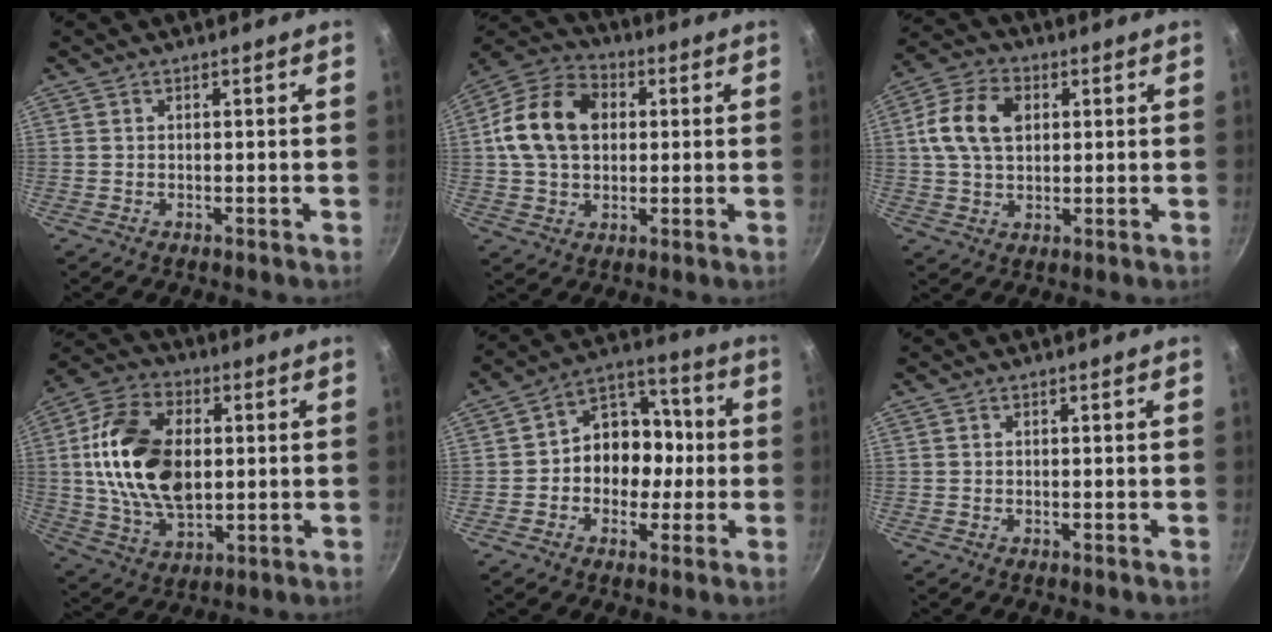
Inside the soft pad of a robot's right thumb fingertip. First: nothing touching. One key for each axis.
{"total": 14.9, "fx": 2.1, "fy": 11.0, "fz": 9.8, "tx": -0.156, "ty": 0.020, "tz": 0.021}
{"total": 11.0, "fx": 2.4, "fy": 7.6, "fz": 7.7, "tx": -0.133, "ty": 0.010, "tz": 0.033}
{"total": 19.8, "fx": 1.8, "fy": 12.4, "fz": 15.3, "tx": -0.267, "ty": 0.004, "tz": 0.029}
{"total": 12.4, "fx": -1.1, "fy": 10.1, "fz": 7.1, "tx": -0.043, "ty": 0.040, "tz": -0.033}
{"total": 0.0}